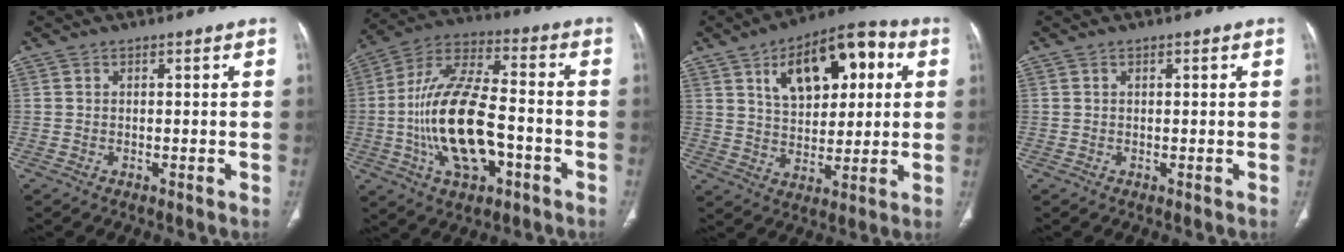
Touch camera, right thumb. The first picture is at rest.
{"total": 19.6, "force": [-4.3, 9.2, 16.8], "torque": [-0.320, 0.033, -0.073]}
{"total": 17.8, "force": [6.2, 9.4, 13.8], "torque": [-0.165, 0.005, 0.097]}
{"total": 0.0}